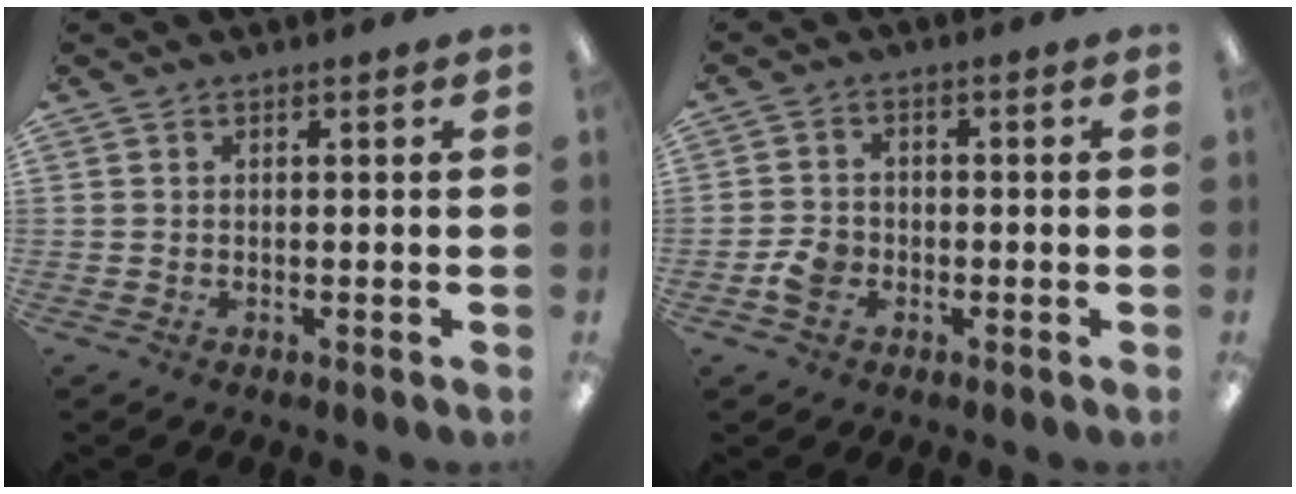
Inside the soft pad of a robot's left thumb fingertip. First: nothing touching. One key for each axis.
{"total": 4.6, "fx": -1.8, "fy": 3.5, "fz": 2.3, "tx": -0.042, "ty": 0.009, "tz": -0.031}